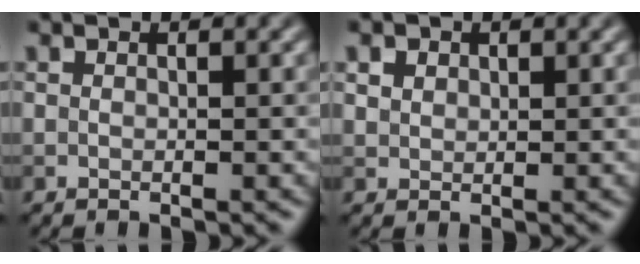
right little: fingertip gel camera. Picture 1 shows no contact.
{"total": 2.5, "force": [1.5, 1.7, 1.0], "torque": [-0.029, 0.006, 0.022]}